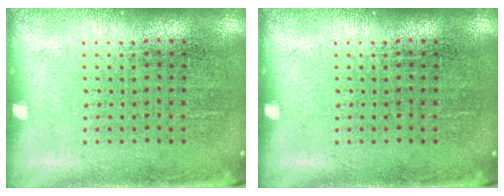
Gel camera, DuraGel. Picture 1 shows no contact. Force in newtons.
{"total": 0.0}